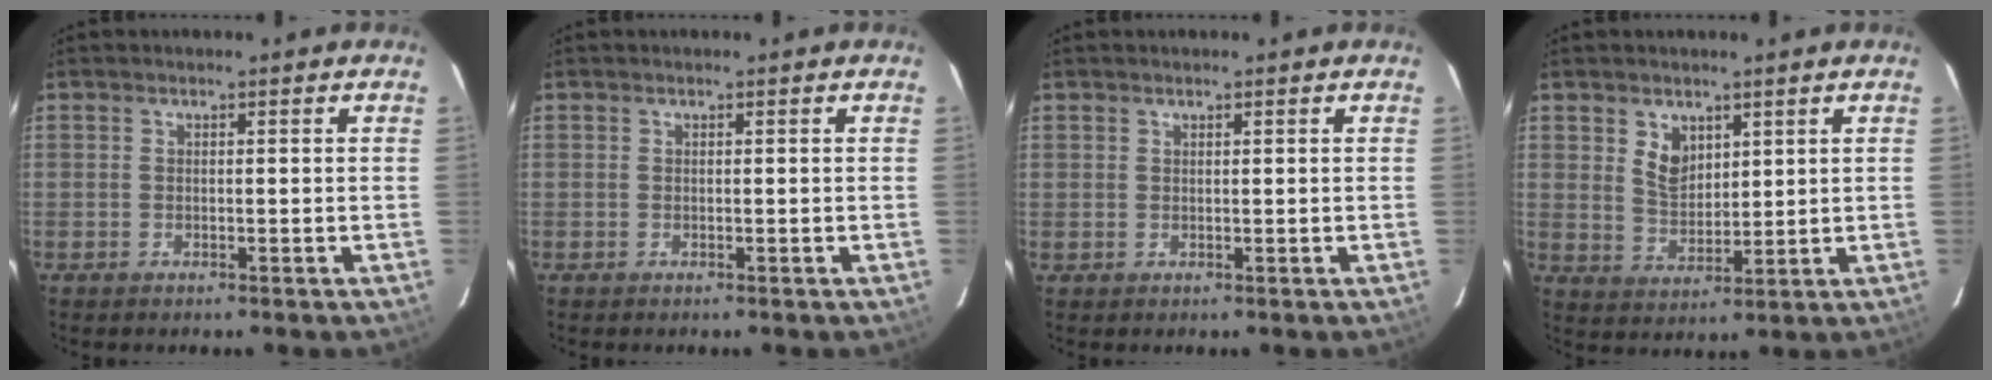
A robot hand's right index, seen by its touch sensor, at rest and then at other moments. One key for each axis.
{"total": 0.0}
{"total": 0.9, "fx": 0.4, "fy": 0.8, "fz": 0.0, "tx": 0.004, "ty": 0.004, "tz": 0.006}
{"total": 5.5, "fx": 2.7, "fy": 3.7, "fz": 3.1, "tx": -0.050, "ty": 0.001, "tz": 0.057}